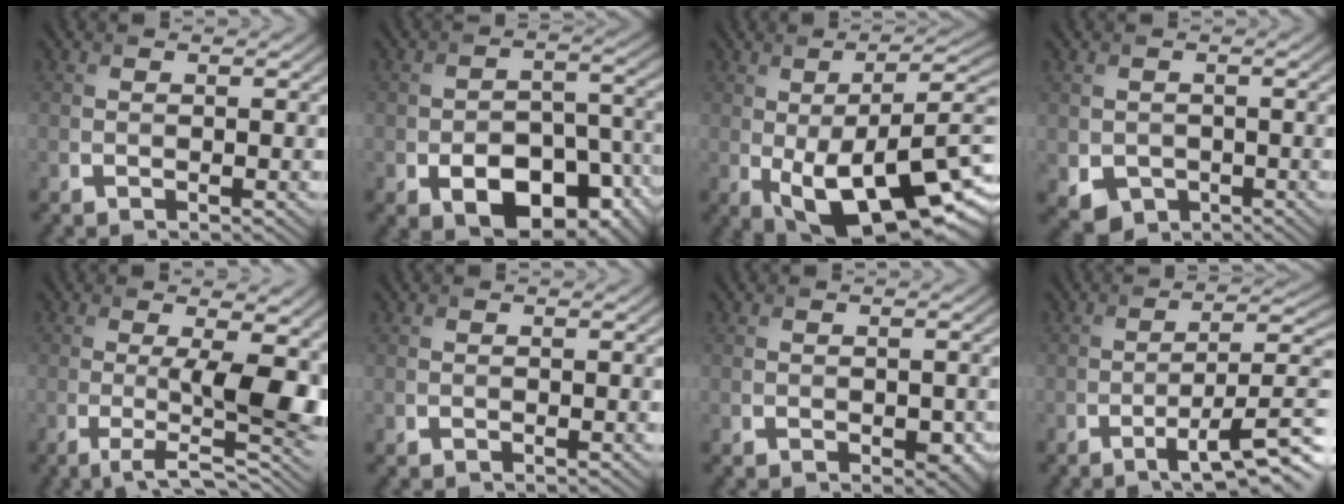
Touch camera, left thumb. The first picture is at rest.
{"total": 12.4, "force": [-6.1, 7.6, 7.6], "torque": [-0.118, -0.014, -0.081]}
{"total": 14.8, "force": [-3.3, 6.1, 13.1], "torque": [-0.208, -0.007, -0.049]}
{"total": 3.1, "force": [-0.9, 2.7, 1.1], "torque": [-0.037, -0.020, -0.013]}
{"total": 9.8, "force": [-0.8, 2.3, 9.5], "torque": [-0.154, -0.009, -0.011]}
{"total": 0.0}
{"total": 1.8, "force": [-0.5, 1.2, 1.3], "torque": [-0.023, -0.012, -0.002]}
{"total": 8.3, "force": [-4.1, 1.7, 7.0], "torque": [-0.111, 0.005, -0.063]}